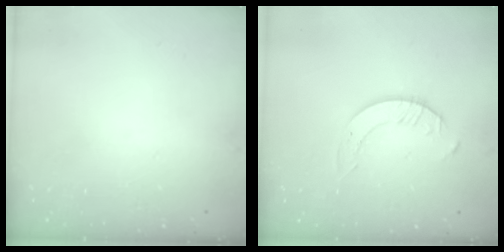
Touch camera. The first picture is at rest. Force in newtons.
{"total": 3.5, "press": 3.4, "slide": 0.4}